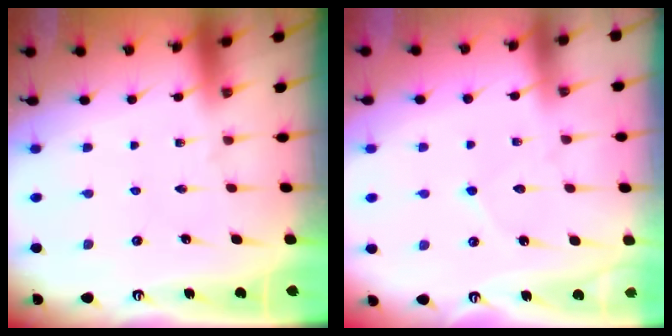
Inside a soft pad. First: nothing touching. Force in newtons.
{"total": 3.9, "press": 3.9, "slide": 0.2}